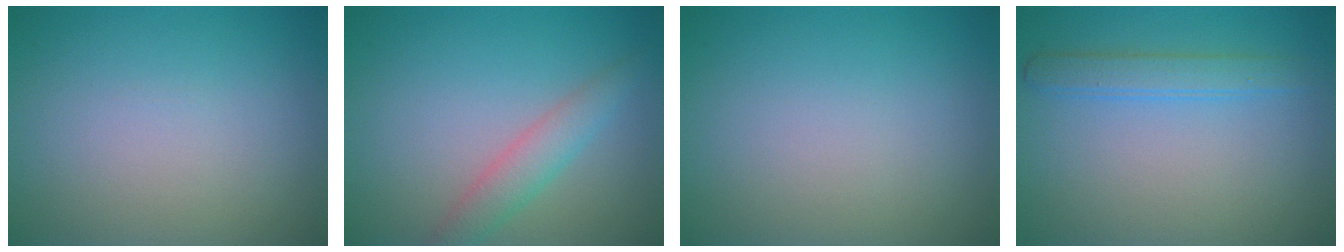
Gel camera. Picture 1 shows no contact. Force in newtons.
{"total": 2.7, "press": 2.7, "slide": 0.1}
{"total": 0.0}
{"total": 2.2, "press": 2.2, "slide": 0.2}